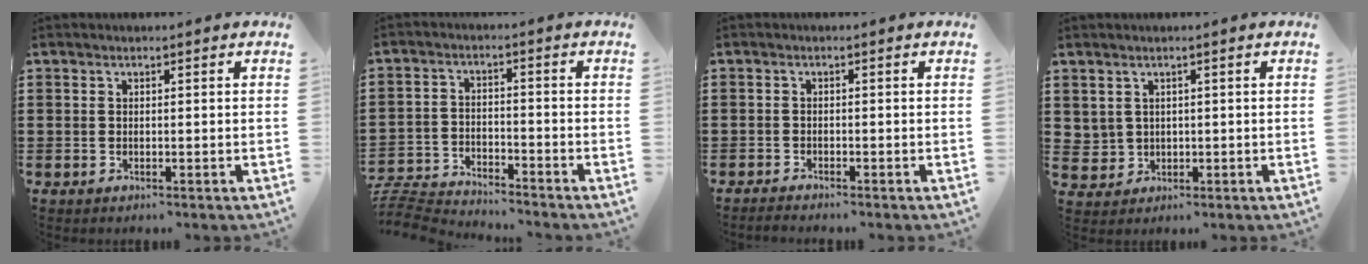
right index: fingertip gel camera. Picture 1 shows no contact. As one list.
[{"total": 5.1, "force": [-5.1, 0.7, 0.5], "torque": [-0.029, 0.001, -0.109]}, {"total": 1.0, "force": [-1.0, 0.1, -0.1], "torque": [-0.002, 0.003, -0.022]}, {"total": 2.0, "force": [1.0, 1.8, 0.3], "torque": [-0.017, 0.007, 0.018]}]